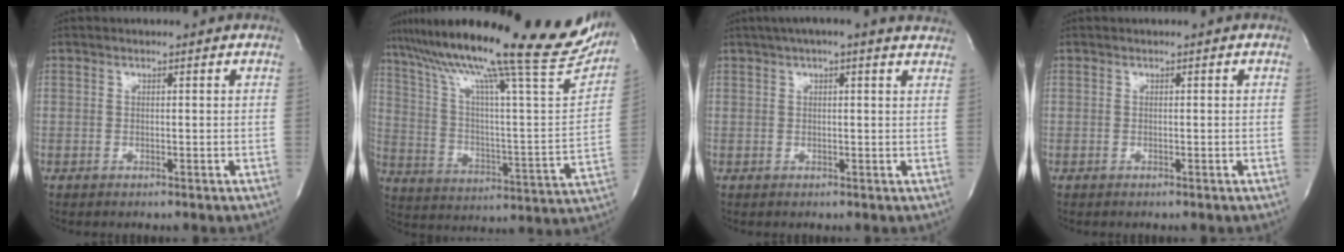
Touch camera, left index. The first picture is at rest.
{"total": 31.0, "force": [25.2, 2.4, 17.9], "torque": [-0.297, -0.048, 0.352]}
{"total": 9.6, "force": [7.9, 1.4, 5.3], "torque": [-0.079, 0.025, 0.084]}
{"total": 0.0}